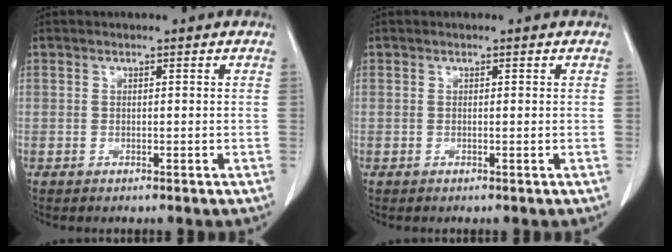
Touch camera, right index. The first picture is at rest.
{"total": 0.0}